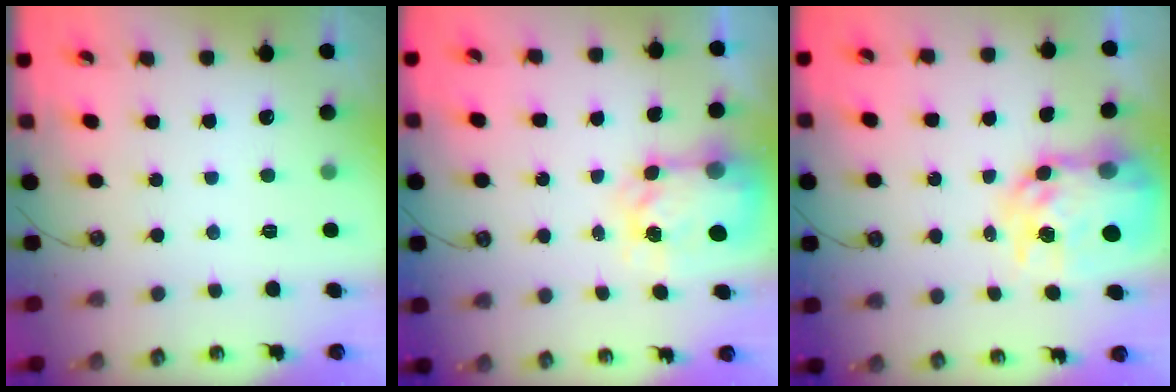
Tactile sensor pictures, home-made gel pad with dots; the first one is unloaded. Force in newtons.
{"total": 5.4, "press": 5.3, "slide": 0.8}
{"total": 12.4, "press": 12.4, "slide": 1.1}